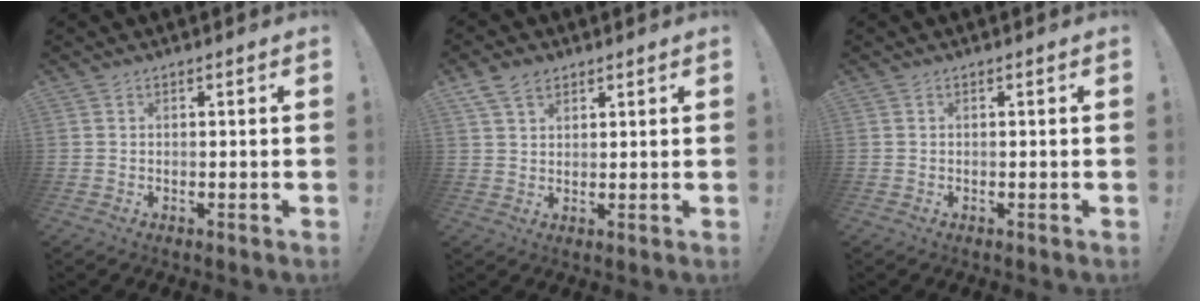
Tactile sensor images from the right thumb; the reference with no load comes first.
{"total": 5.7, "force": [3.6, 3.7, 2.4], "torque": [-0.048, -0.007, 0.070]}
{"total": 0.0}